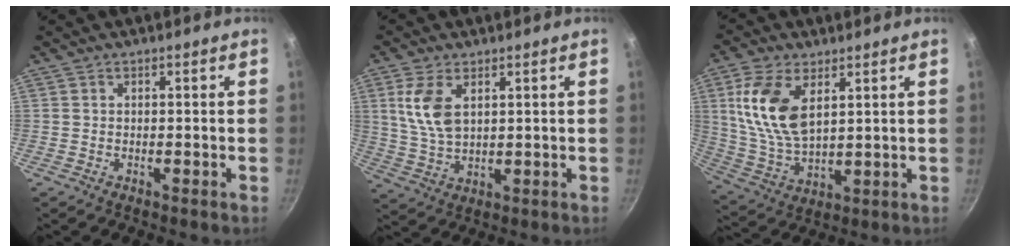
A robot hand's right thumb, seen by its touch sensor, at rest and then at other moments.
{"total": 8.4, "force": [2.9, 4.6, 6.4], "torque": [-0.123, -0.017, 0.063]}
{"total": 13.9, "force": [4.6, 7.4, 10.7], "torque": [-0.208, -0.019, 0.101]}